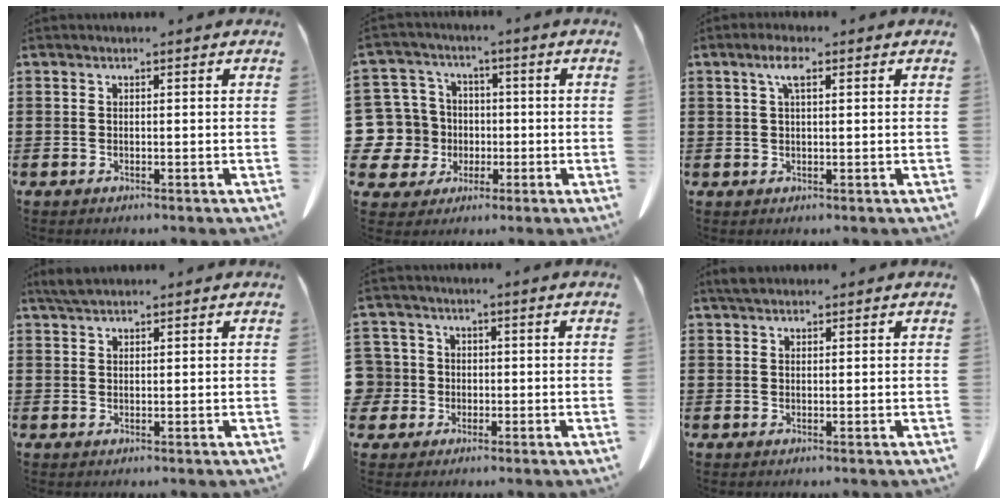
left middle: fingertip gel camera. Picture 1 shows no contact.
{"total": 9.8, "force": [-0.6, 9.4, 2.6], "torque": [-0.116, 0.011, -0.007]}
{"total": 3.5, "force": [1.5, 1.2, 2.9], "torque": [-0.064, 0.009, 0.024]}
{"total": 2.3, "force": [1.9, 0.5, 1.2], "torque": [-0.030, 0.001, 0.038]}
{"total": 4.2, "force": [-0.5, 4.1, 0.6], "torque": [-0.052, 0.004, -0.020]}
{"total": 1.6, "force": [1.4, 0.5, 0.6], "torque": [-0.017, 0.001, 0.028]}